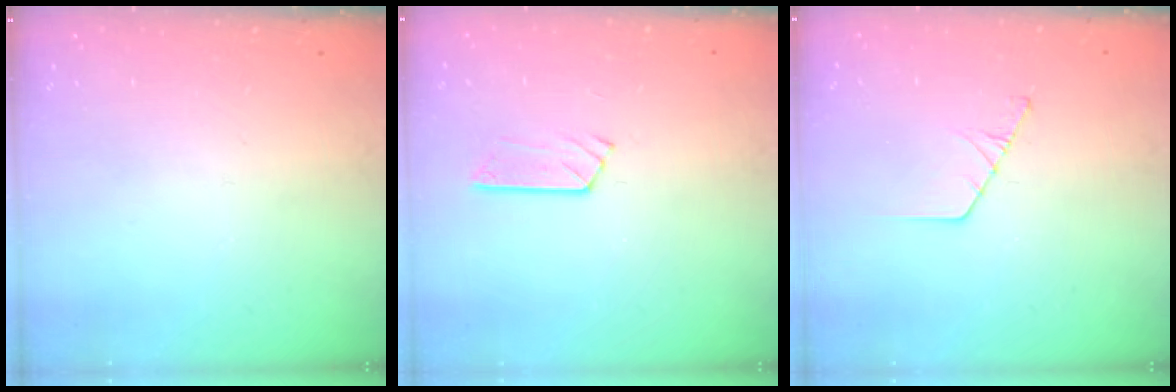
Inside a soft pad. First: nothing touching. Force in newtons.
{"total": 3.9, "press": 3.9, "slide": 0.4}
{"total": 2.9, "press": 2.9, "slide": 0.3}